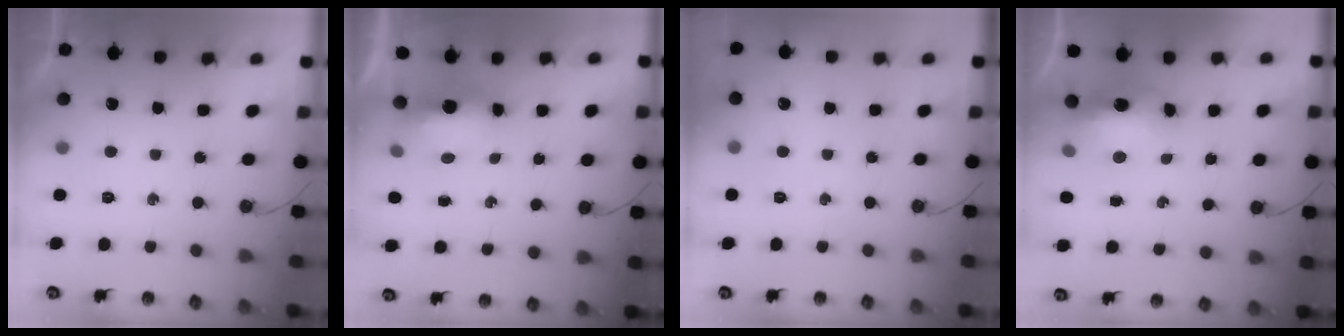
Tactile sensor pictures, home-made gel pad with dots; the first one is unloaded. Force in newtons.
{"total": 7.7, "press": 7.7, "slide": 0.4}
{"total": 0.0}
{"total": 12.7, "press": 12.7, "slide": 1.4}